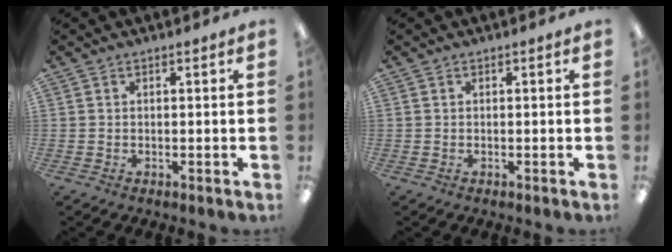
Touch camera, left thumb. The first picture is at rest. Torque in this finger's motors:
{"motor_torque": [-0.03, -0.03, 0.20, -0.10, 0.00]}